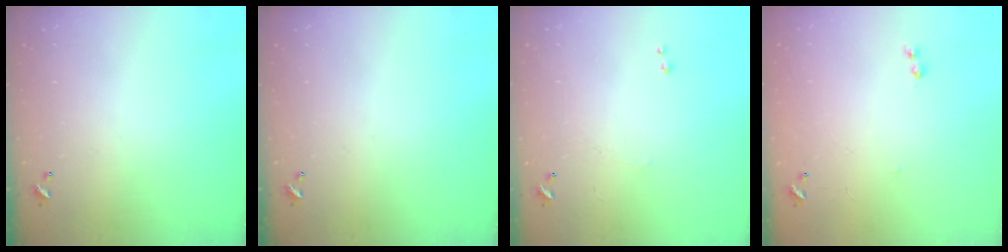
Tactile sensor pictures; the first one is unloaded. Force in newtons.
{"total": 0.0}
{"total": 1.0, "press": 0.9, "slide": 0.5}
{"total": 6.4, "press": 6.4, "slide": 0.8}